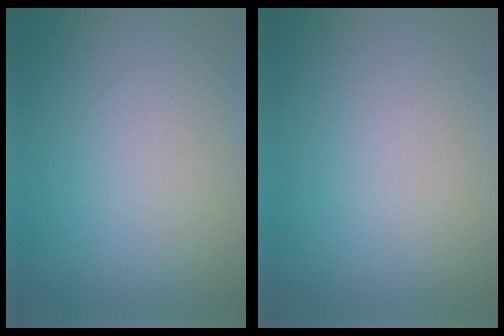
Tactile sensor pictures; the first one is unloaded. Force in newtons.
{"total": 0.0}